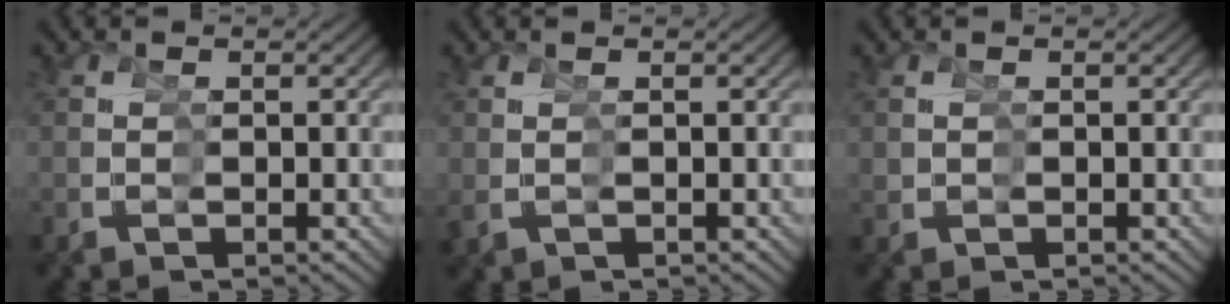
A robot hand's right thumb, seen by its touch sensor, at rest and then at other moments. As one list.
[{"total": 0.0}, {"total": 0.7, "force": [0.3, 0.6, 0.3], "torque": [-0.008, -0.004, 0.010]}]